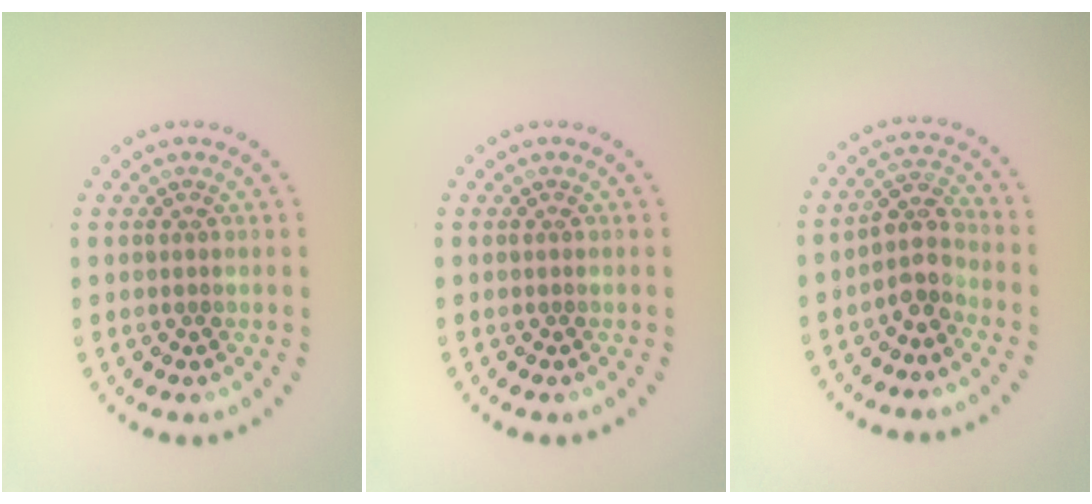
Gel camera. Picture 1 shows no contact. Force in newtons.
{"total": 0.0}
{"total": 3.1, "press": 2.4, "slide": 1.9}